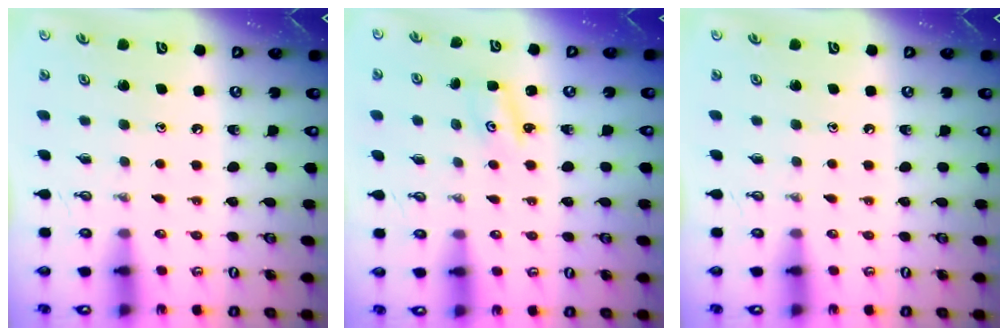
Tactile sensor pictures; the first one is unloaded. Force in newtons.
{"total": 2.2, "press": 2.2, "slide": 0.3}
{"total": 0.0}